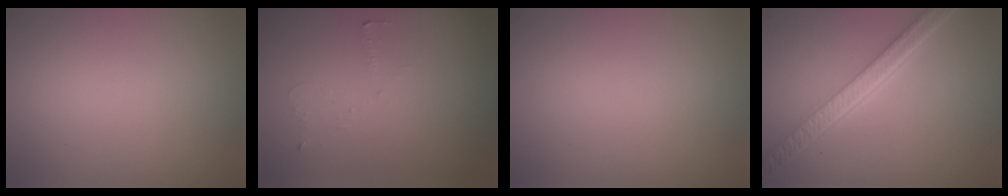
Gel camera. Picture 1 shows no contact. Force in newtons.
{"total": 0.7, "press": 0.6, "slide": 0.4}
{"total": 0.0}
{"total": 5.6, "press": 4.2, "slide": 3.8}